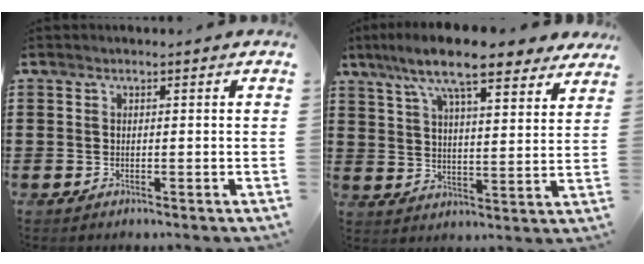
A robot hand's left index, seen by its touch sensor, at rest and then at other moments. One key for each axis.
{"total": 10.8, "fx": 8.4, "fy": 1.9, "fz": 6.4, "tx": -0.147, "ty": -0.027, "tz": 0.144}